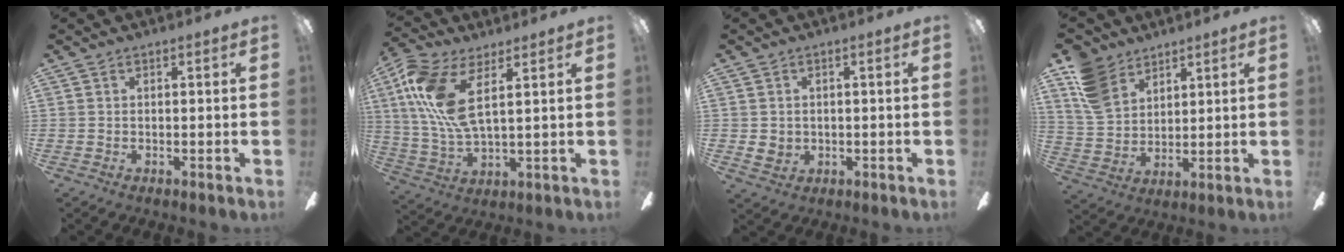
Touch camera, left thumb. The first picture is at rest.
{"total": 13.5, "force": [6.2, 4.8, 11.0], "torque": [-0.245, -0.025, 0.111]}
{"total": 2.7, "force": [0.6, 2.6, 0.8], "torque": [-0.009, -0.003, 0.010]}
{"total": 12.4, "force": [8.2, 7.9, 5.0], "torque": [-0.109, -0.027, 0.166]}